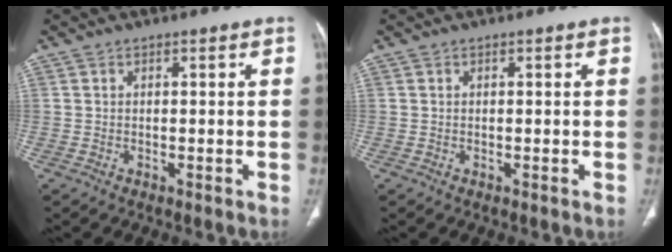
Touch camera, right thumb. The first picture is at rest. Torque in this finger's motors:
{"motor_torque": [-0.14, 0.07, -0.15, -0.06, 0.04]}